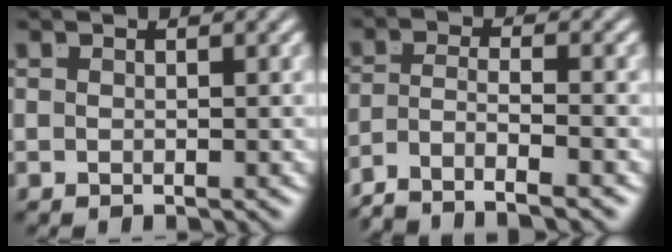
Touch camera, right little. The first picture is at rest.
{"total": 6.8, "force": [-4.9, 3.4, 3.2], "torque": [-0.073, -0.031, -0.076]}